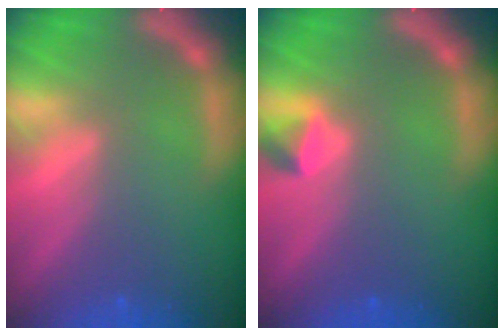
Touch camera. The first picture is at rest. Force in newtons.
{"total": 1.4}